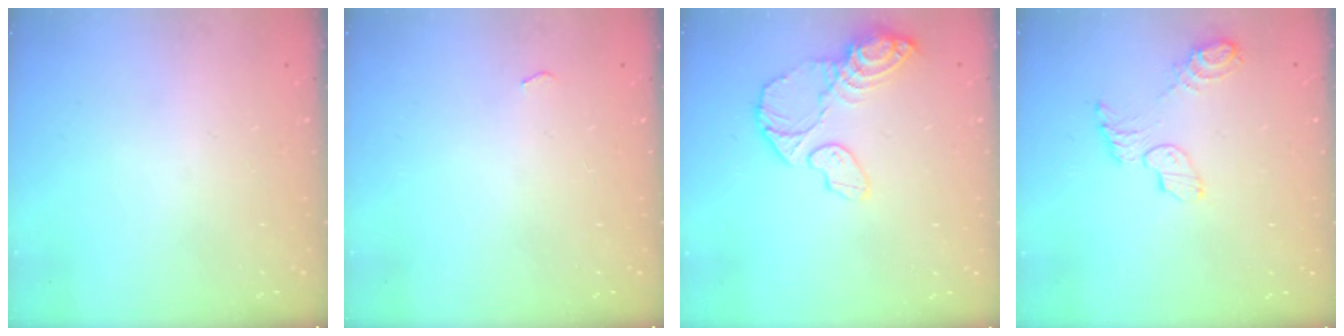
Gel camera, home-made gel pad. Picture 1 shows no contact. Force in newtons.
{"total": 3.5, "press": 3.2, "slide": 1.5}
{"total": 11.3, "press": 11.2, "slide": 1.8}
{"total": 7.7, "press": 7.7, "slide": 0.5}